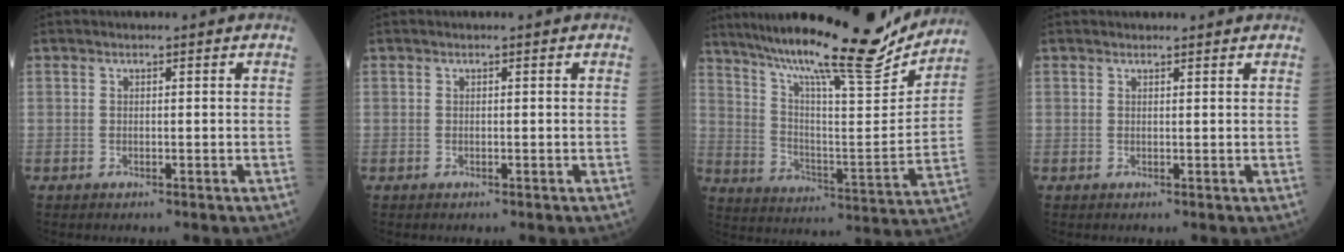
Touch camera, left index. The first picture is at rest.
{"total": 0.0}
{"total": 24.1, "force": [21.0, 2.0, 11.6], "torque": [-0.204, -0.040, 0.310]}
{"total": 2.0, "force": [1.9, 0.4, 0.2], "torque": [-0.010, 0.007, 0.024]}